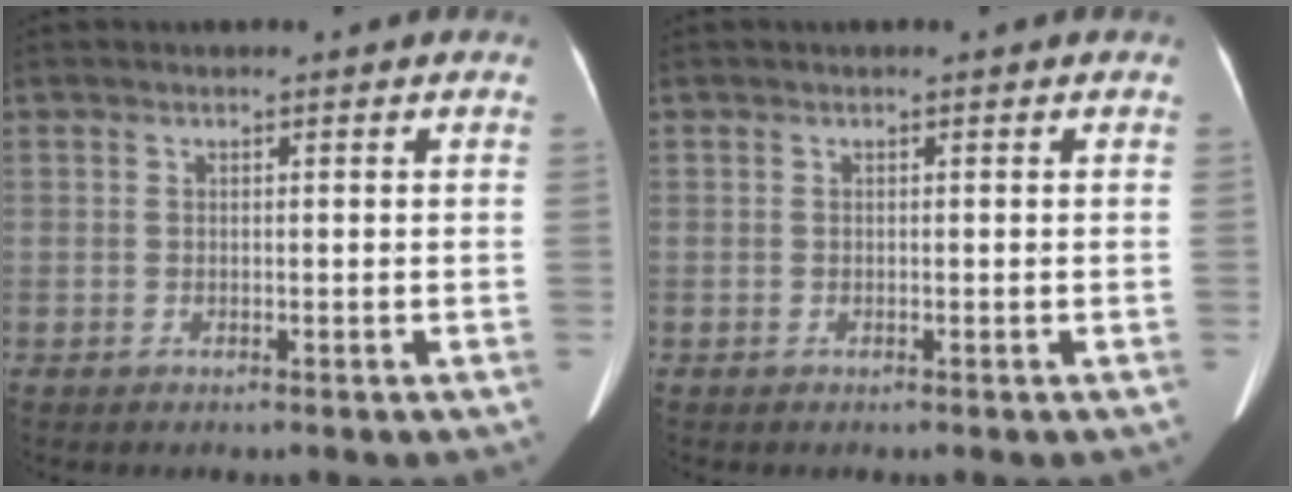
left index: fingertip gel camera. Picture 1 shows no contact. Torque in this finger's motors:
{"motor_torque": [-0.23, -0.06, -0.01, 0.00]}